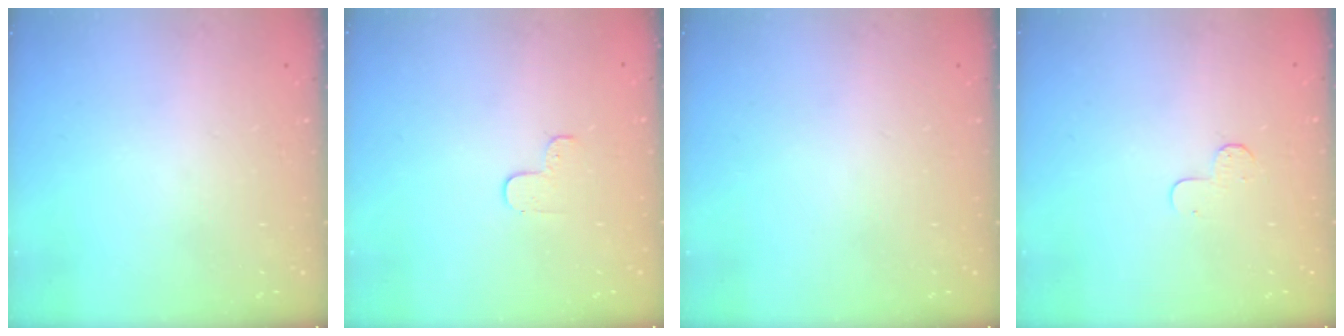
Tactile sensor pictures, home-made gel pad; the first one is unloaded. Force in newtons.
{"total": 3.2, "press": 3.2, "slide": 0.3}
{"total": 0.0}
{"total": 4.7, "press": 4.6, "slide": 0.5}